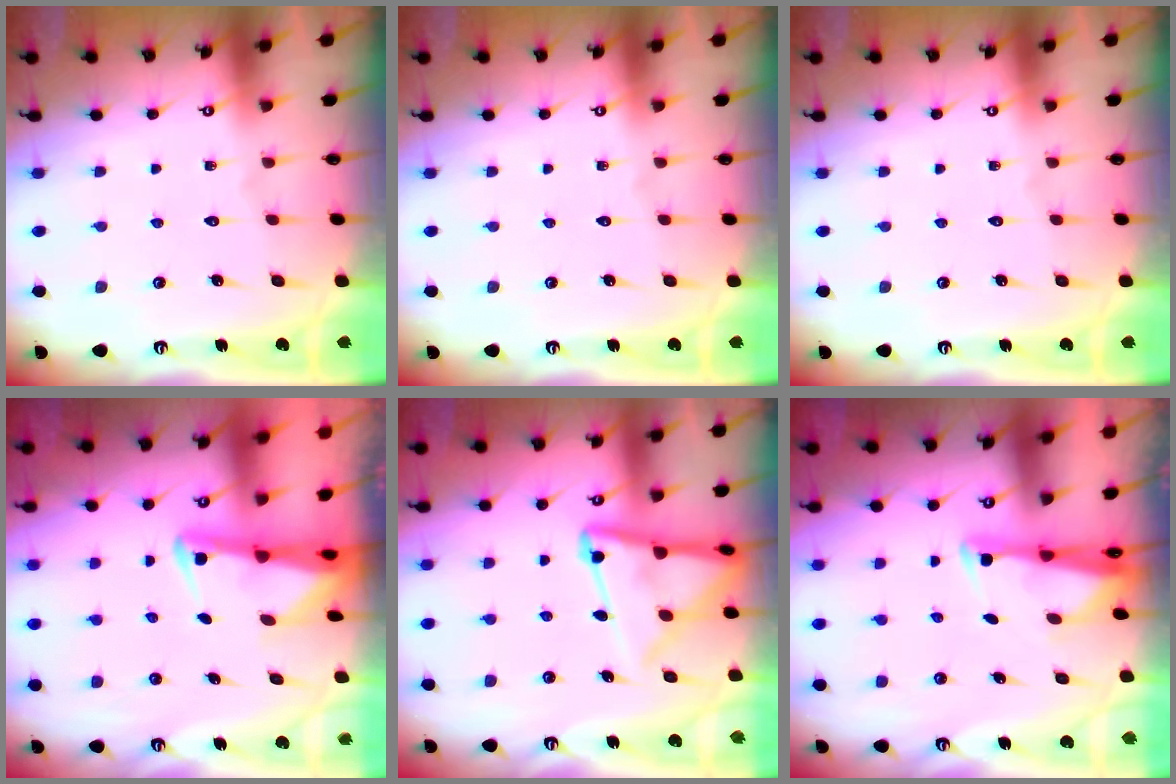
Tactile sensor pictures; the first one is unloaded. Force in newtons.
{"total": 0.0}
{"total": 0.0}
{"total": 2.7, "press": 2.6, "slide": 0.6}
{"total": 11.3, "press": 11.2, "slide": 1.2}
{"total": 2.7, "press": 2.6, "slide": 0.8}